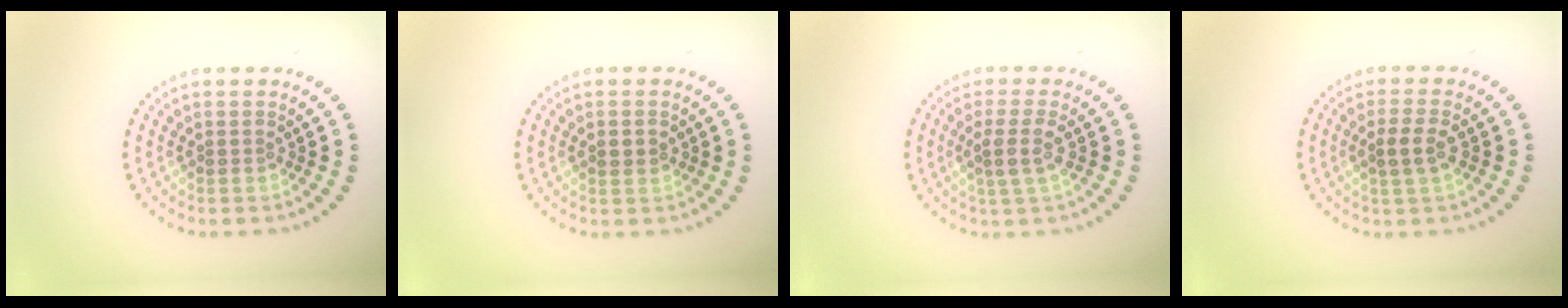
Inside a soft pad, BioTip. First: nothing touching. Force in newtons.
{"total": 1.7, "press": 1.7, "slide": 0.0}
{"total": 2.2, "press": 1.9, "slide": 1.1}
{"total": 2.1, "press": 2.0, "slide": 0.7}